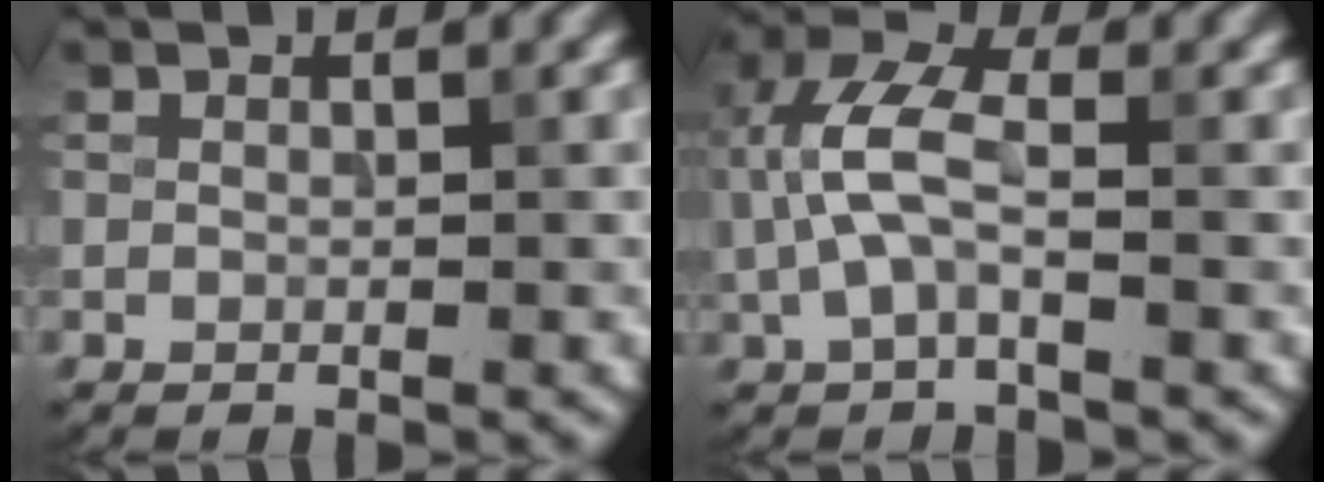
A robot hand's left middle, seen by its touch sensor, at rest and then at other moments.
{"total": 5.0, "force": [-0.3, 2.3, 4.4], "torque": [-0.107, 0.018, -0.014]}